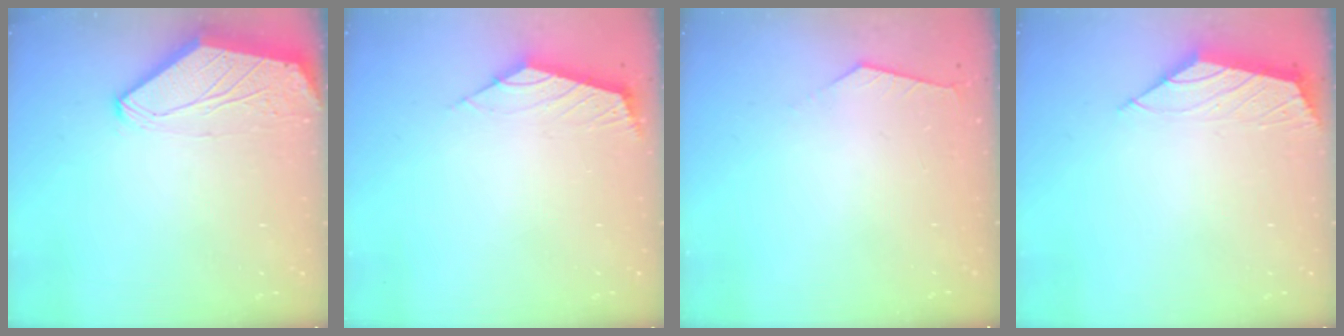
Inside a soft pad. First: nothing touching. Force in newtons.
{"total": 2.6, "press": 2.6, "slide": 0.7}
{"total": 2.9, "press": 2.9, "slide": 0.5}
{"total": 2.2, "press": 2.1, "slide": 0.5}